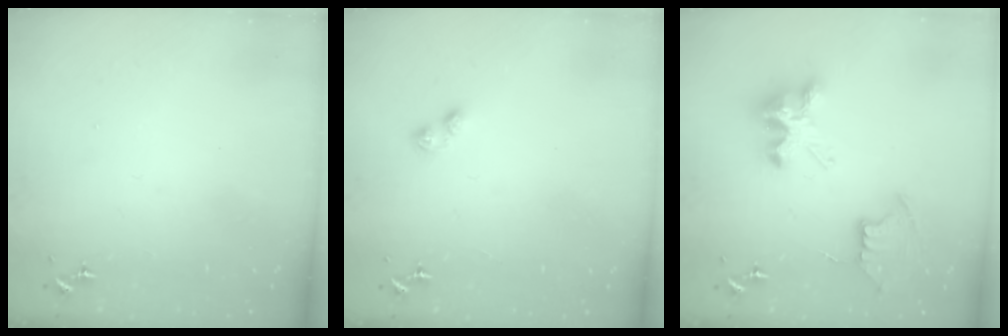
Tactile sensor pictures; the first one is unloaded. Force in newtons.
{"total": 3.2, "press": 3.2, "slide": 0.4}
{"total": 11.8, "press": 11.7, "slide": 0.8}